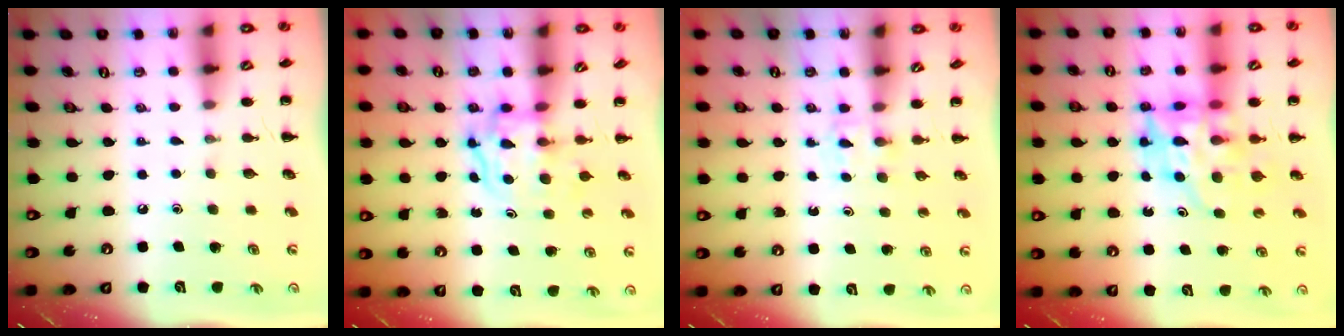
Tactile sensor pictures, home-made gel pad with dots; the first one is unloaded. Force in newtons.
{"total": 3.4, "press": 3.4, "slide": 0.3}
{"total": 2.3, "press": 2.1, "slide": 1.0}
{"total": 11.4, "press": 10.9, "slide": 3.4}